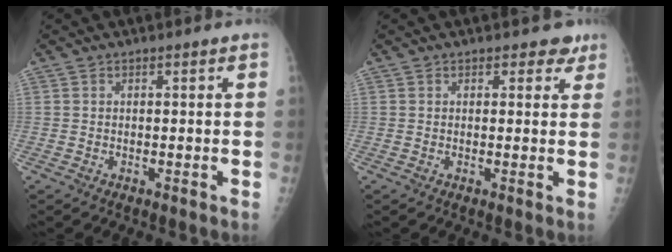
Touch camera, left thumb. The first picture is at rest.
{"total": 2.8, "force": [2.0, 1.8, 0.8], "torque": [0.019, -0.008, 0.018]}